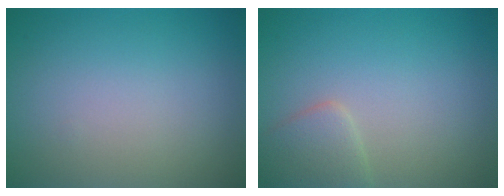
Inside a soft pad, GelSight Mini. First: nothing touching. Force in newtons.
{"total": 2.3, "press": 2.3, "slide": 0.1}